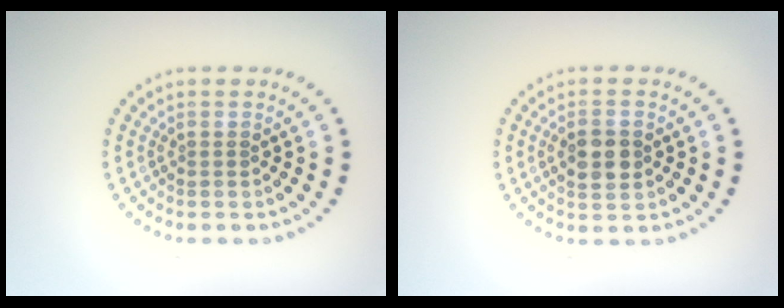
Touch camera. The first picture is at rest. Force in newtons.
{"total": 3.2, "press": 3.2, "slide": 0.2}